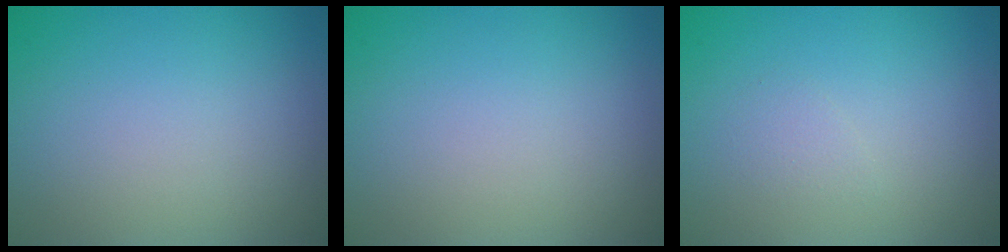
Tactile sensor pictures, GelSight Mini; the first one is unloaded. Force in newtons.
{"total": 0.0}
{"total": 0.8, "press": 0.8, "slide": 0.0}